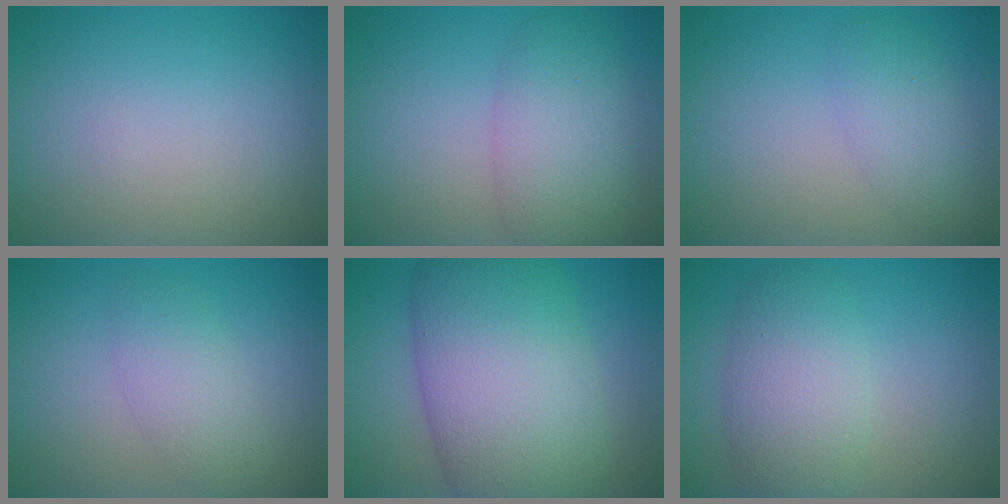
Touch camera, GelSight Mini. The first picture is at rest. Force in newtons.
{"total": 3.6, "press": 3.6, "slide": 0.2}
{"total": 2.8, "press": 2.8, "slide": 0.2}
{"total": 3.1, "press": 3.1, "slide": 0.1}
{"total": 13.9, "press": 13.9, "slide": 0.7}
{"total": 5.3, "press": 5.3, "slide": 0.3}